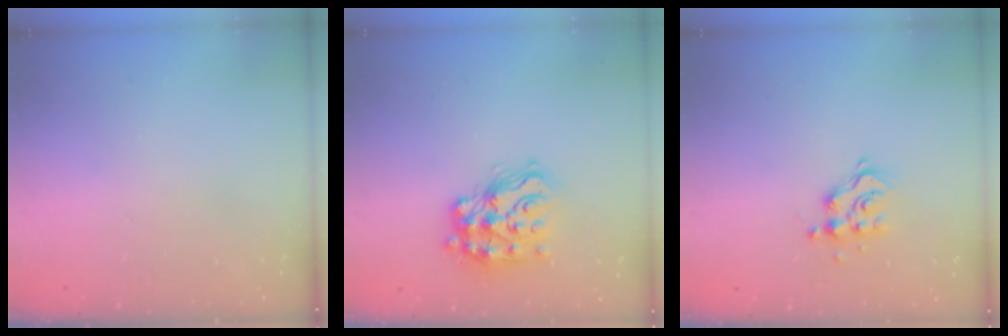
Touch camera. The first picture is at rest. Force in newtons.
{"total": 16.0, "press": 15.9, "slide": 1.0}
{"total": 9.2, "press": 9.2, "slide": 0.8}